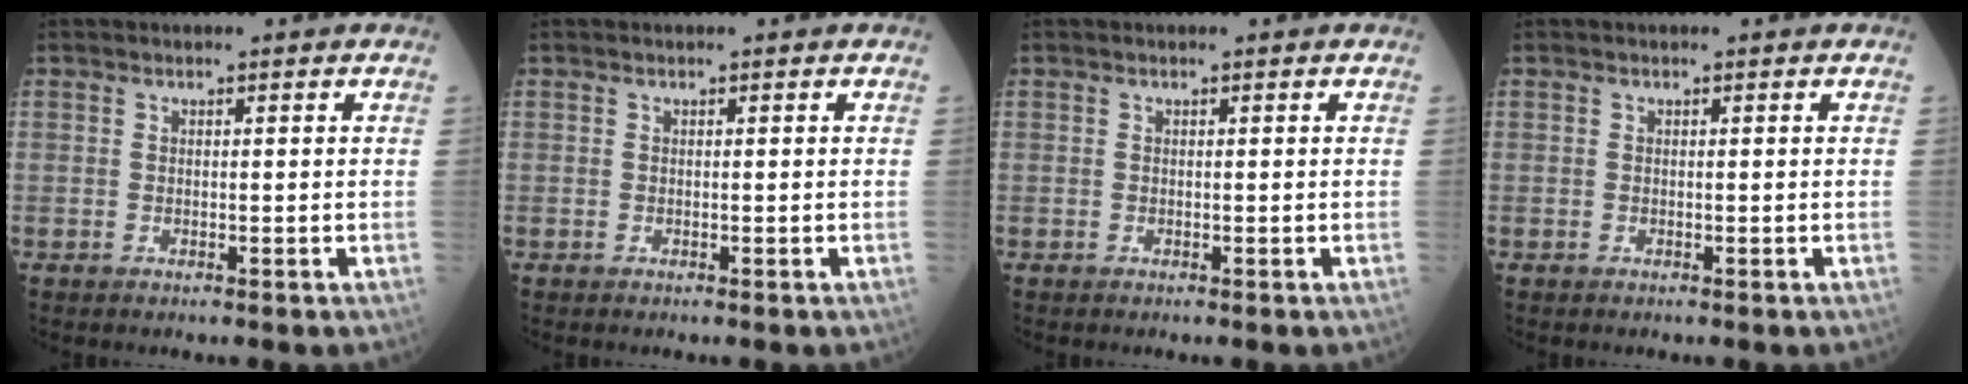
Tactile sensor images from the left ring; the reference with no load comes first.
{"total": 0.0}
{"total": 0.0}
{"total": 0.0}